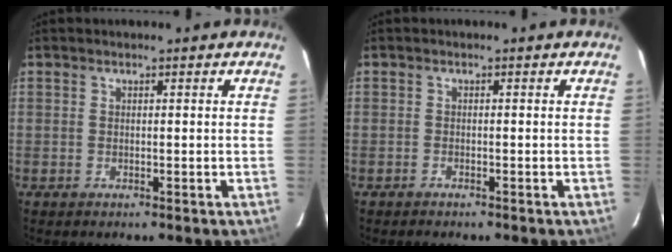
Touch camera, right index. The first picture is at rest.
{"total": 1.0, "force": [-0.9, 0.4, 0.2], "torque": [-0.010, 0.002, -0.016]}